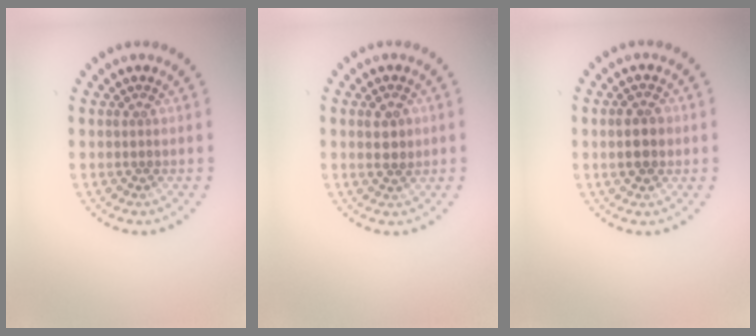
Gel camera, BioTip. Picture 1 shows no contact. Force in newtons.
{"total": 1.9, "press": 1.9, "slide": 0.2}
{"total": 2.4, "press": 2.4, "slide": 0.1}